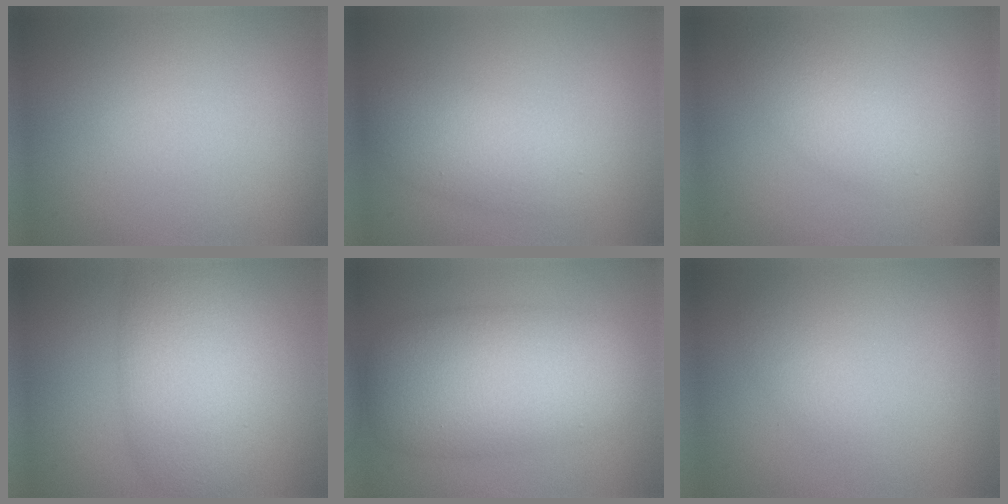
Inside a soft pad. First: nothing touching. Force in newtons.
{"total": 3.8, "press": 3.8, "slide": 0.1}
{"total": 2.8, "press": 2.8, "slide": 0.2}
{"total": 7.2, "press": 7.2, "slide": 0.1}
{"total": 9.6, "press": 9.6, "slide": 0.1}
{"total": 1.2, "press": 1.2, "slide": 0.0}